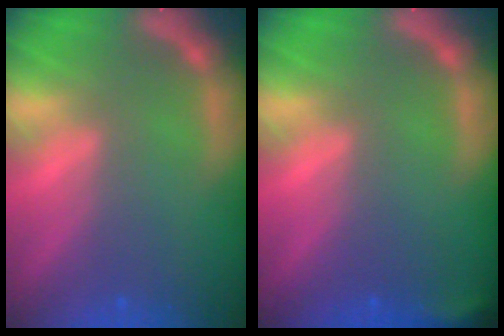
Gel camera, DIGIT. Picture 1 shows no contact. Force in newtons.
{"total": 1.9}